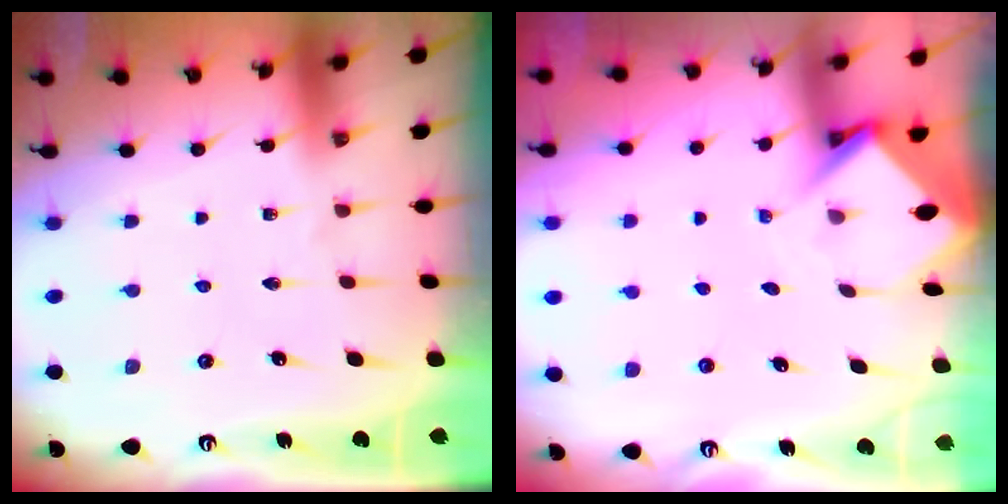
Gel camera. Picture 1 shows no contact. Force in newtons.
{"total": 3.4, "press": 3.4, "slide": 0.3}